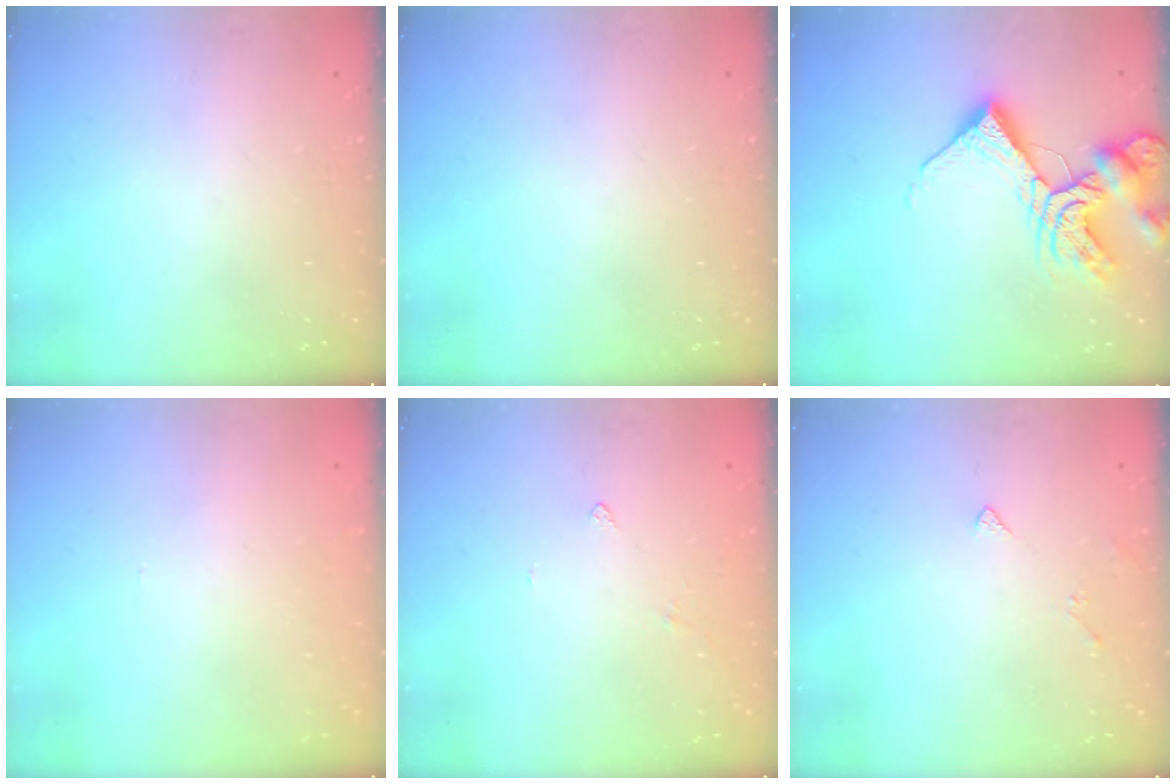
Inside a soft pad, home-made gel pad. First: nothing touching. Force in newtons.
{"total": 0.0}
{"total": 14.3, "press": 14.2, "slide": 1.7}
{"total": 0.5, "press": 0.5, "slide": 0.2}
{"total": 2.6, "press": 2.6, "slide": 0.5}
{"total": 3.5, "press": 3.4, "slide": 0.7}